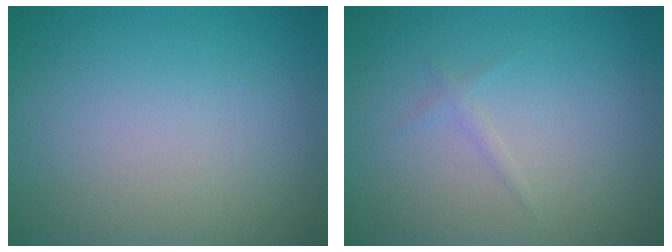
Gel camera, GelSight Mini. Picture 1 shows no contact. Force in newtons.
{"total": 1.2, "press": 1.2, "slide": 0.2}